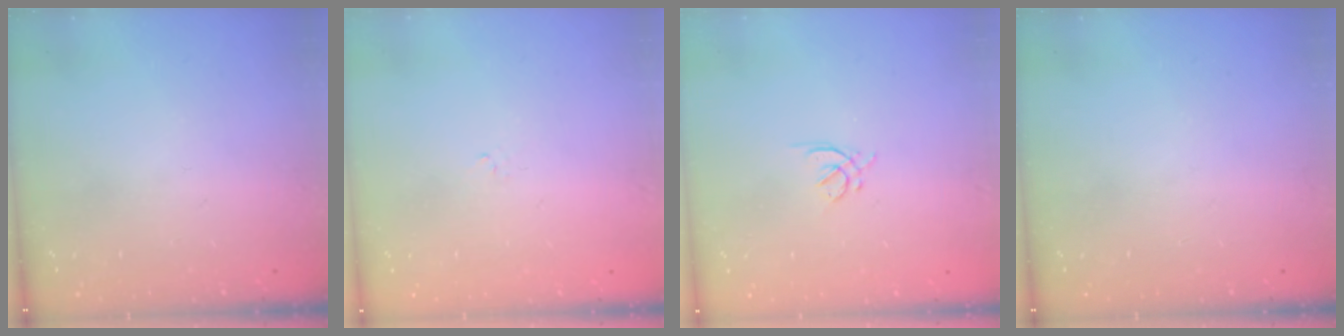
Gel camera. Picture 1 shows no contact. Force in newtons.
{"total": 1.2, "press": 1.2, "slide": 0.4}
{"total": 2.5, "press": 2.4, "slide": 0.6}
{"total": 0.0}